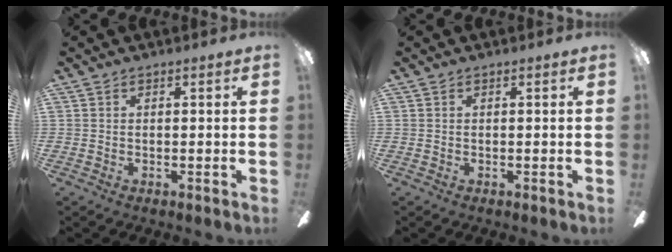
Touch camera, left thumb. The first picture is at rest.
{"total": 0.0}